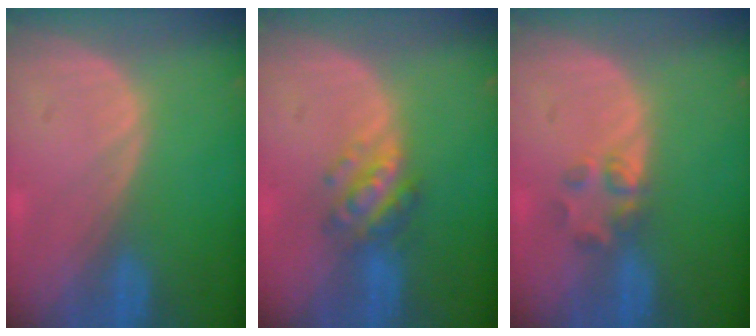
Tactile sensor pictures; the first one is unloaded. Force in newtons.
{"total": 5.6, "press": 5.0, "slide": 2.5}
{"total": 2.7, "press": 2.6, "slide": 0.9}